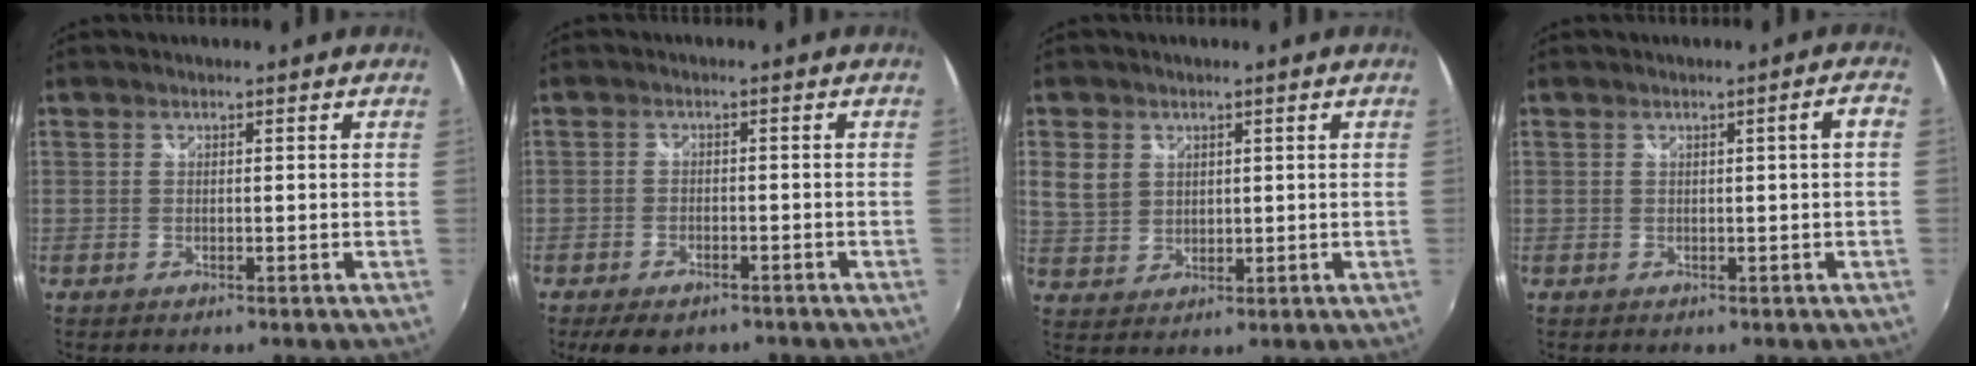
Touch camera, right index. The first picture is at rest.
{"total": 6.5, "force": [-4.9, 3.1, 3.1], "torque": [-0.076, -0.013, -0.072]}
{"total": 5.9, "force": [2.0, 4.8, 2.9], "torque": [-0.061, 0.007, 0.046]}
{"total": 2.5, "force": [0.1, -0.4, 2.4], "torque": [-0.033, 0.007, 0.005]}